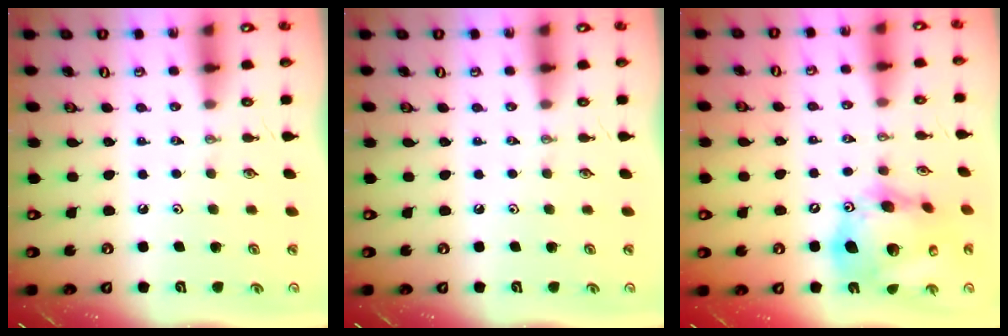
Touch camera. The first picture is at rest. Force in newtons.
{"total": 0.0}
{"total": 21.2, "press": 20.9, "slide": 3.4}